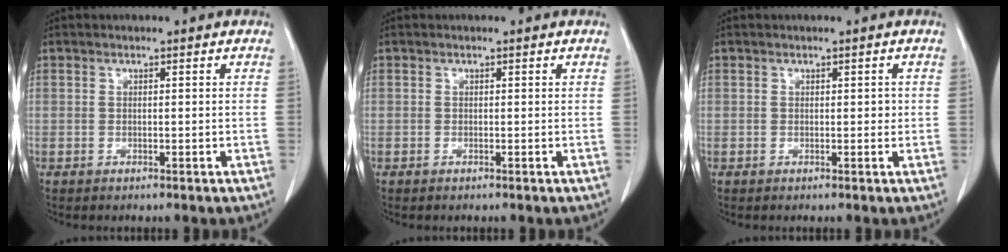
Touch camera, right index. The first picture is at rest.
{"total": 0.0}
{"total": 0.9, "force": [0.1, 0.6, 0.7], "torque": [-0.005, 0.003, 0.002]}